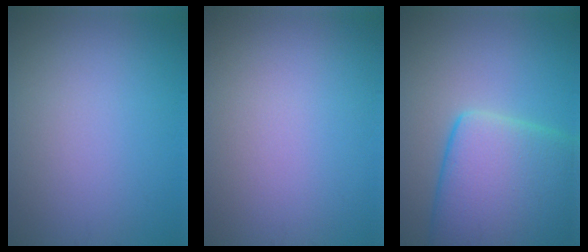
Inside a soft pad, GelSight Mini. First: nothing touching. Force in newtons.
{"total": 0.0}
{"total": 12.0, "press": 11.9, "slide": 0.5}